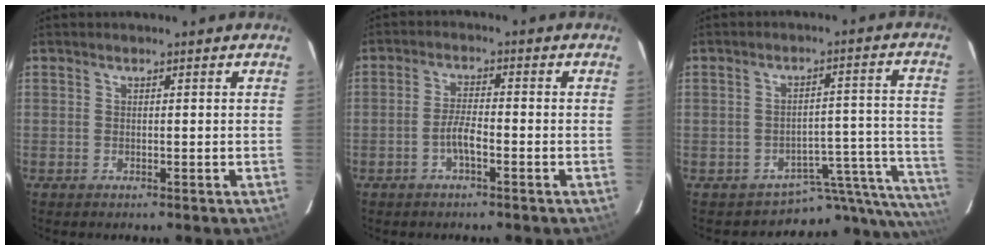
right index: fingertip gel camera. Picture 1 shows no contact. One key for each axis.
{"total": 3.6, "fx": -1.9, "fy": 0.7, "fz": 3.0, "tx": -0.066, "ty": 0.006, "tz": -0.037}
{"total": 11.9, "fx": -10.1, "fy": 5.1, "fz": 3.5, "tx": -0.009, "ty": 0.043, "tz": -0.139}